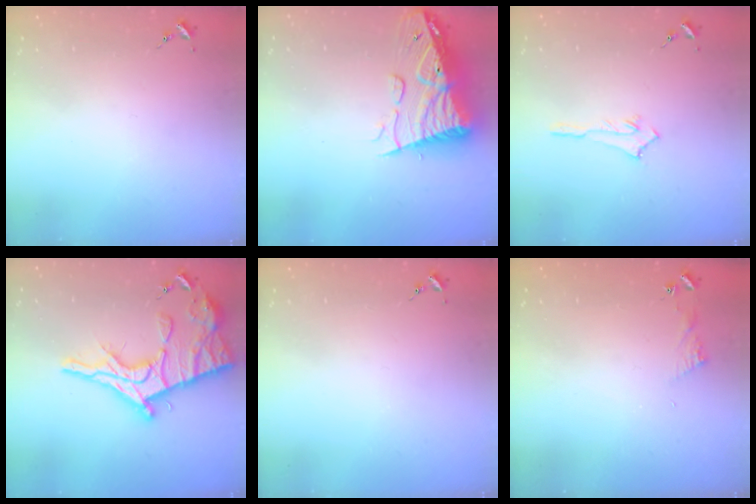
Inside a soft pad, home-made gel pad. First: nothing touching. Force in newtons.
{"total": 15.3, "press": 15.2, "slide": 1.3}
{"total": 2.5, "press": 2.5, "slide": 0.4}
{"total": 21.9, "press": 21.8, "slide": 2.0}
{"total": 0.0}
{"total": 5.6, "press": 5.6, "slide": 0.7}